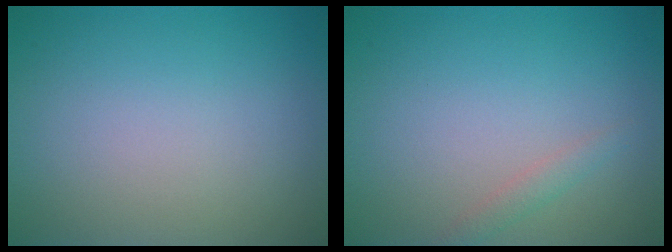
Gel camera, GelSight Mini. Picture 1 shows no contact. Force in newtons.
{"total": 1.0, "press": 1.0, "slide": 0.1}